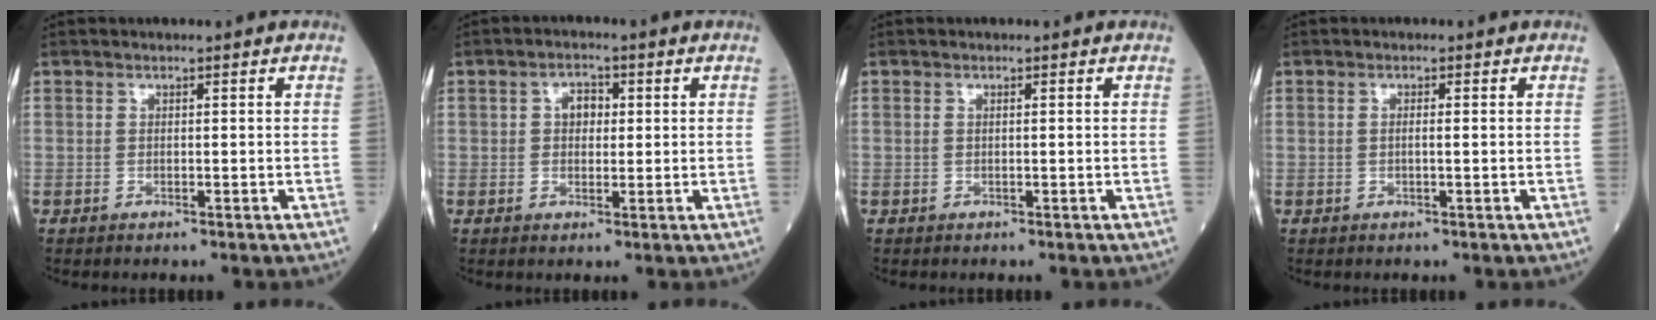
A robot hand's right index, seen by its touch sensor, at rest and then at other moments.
{"total": 3.1, "force": [0.6, 2.0, 2.2], "torque": [-0.034, 0.010, 0.009]}
{"total": 0.0}
{"total": 0.9, "force": [0.0, 0.0, 0.9], "torque": [-0.019, 0.002, -0.001]}